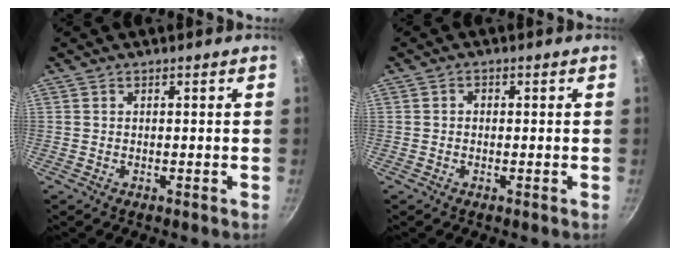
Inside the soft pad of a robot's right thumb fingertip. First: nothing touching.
{"total": 1.1, "force": [-0.1, 1.0, 0.6], "torque": [-0.010, 0.005, -0.003]}